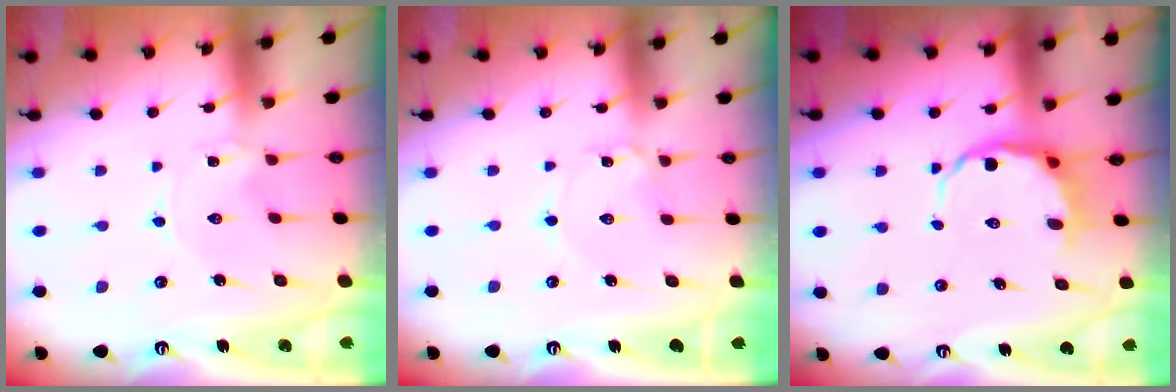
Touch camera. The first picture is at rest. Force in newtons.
{"total": 1.7, "press": 1.7, "slide": 0.1}
{"total": 9.2, "press": 8.9, "slide": 2.5}